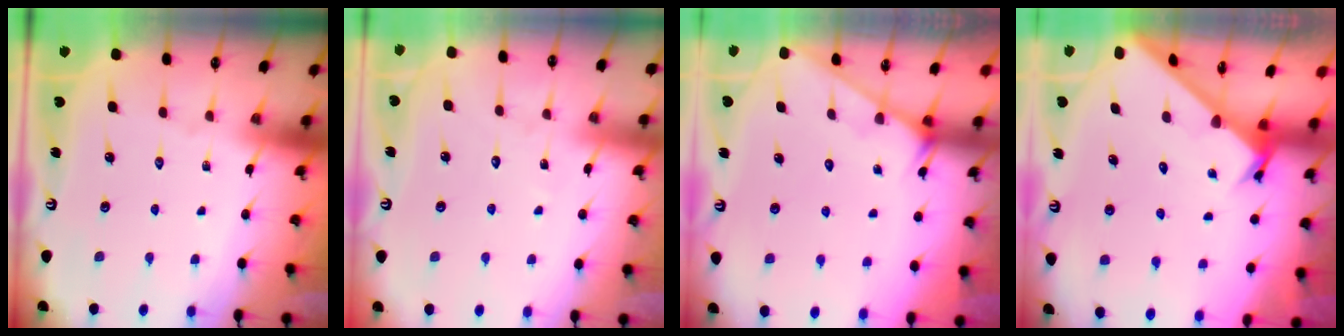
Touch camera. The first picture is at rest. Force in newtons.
{"total": 4.8, "press": 4.8, "slide": 0.5}
{"total": 2.0, "press": 2.0, "slide": 0.1}
{"total": 2.5, "press": 2.5, "slide": 0.1}